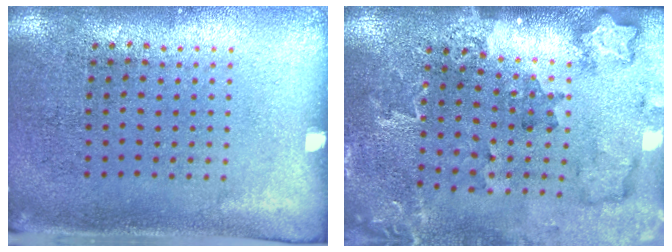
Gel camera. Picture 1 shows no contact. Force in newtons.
{"total": 2.0, "press": 1.9, "slide": 0.4}